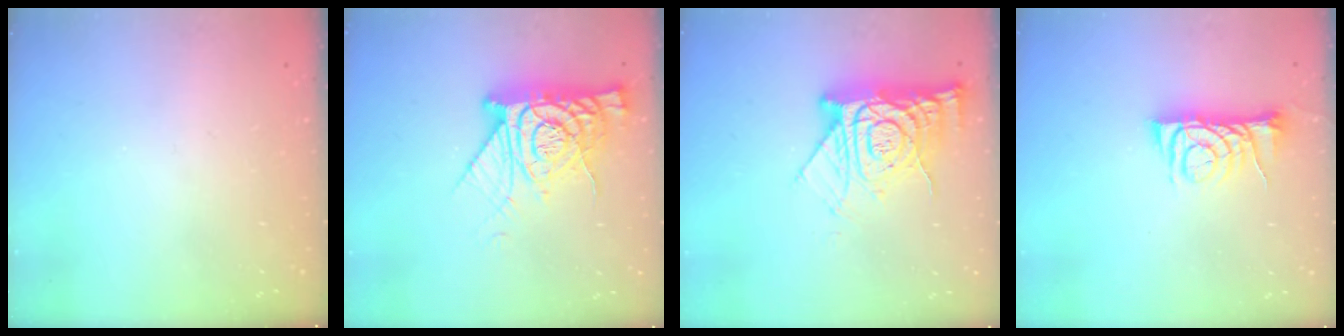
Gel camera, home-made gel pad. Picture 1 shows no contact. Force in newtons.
{"total": 15.9, "press": 15.9, "slide": 1.5}
{"total": 14.7, "press": 14.6, "slide": 1.3}
{"total": 6.7, "press": 6.7, "slide": 0.7}